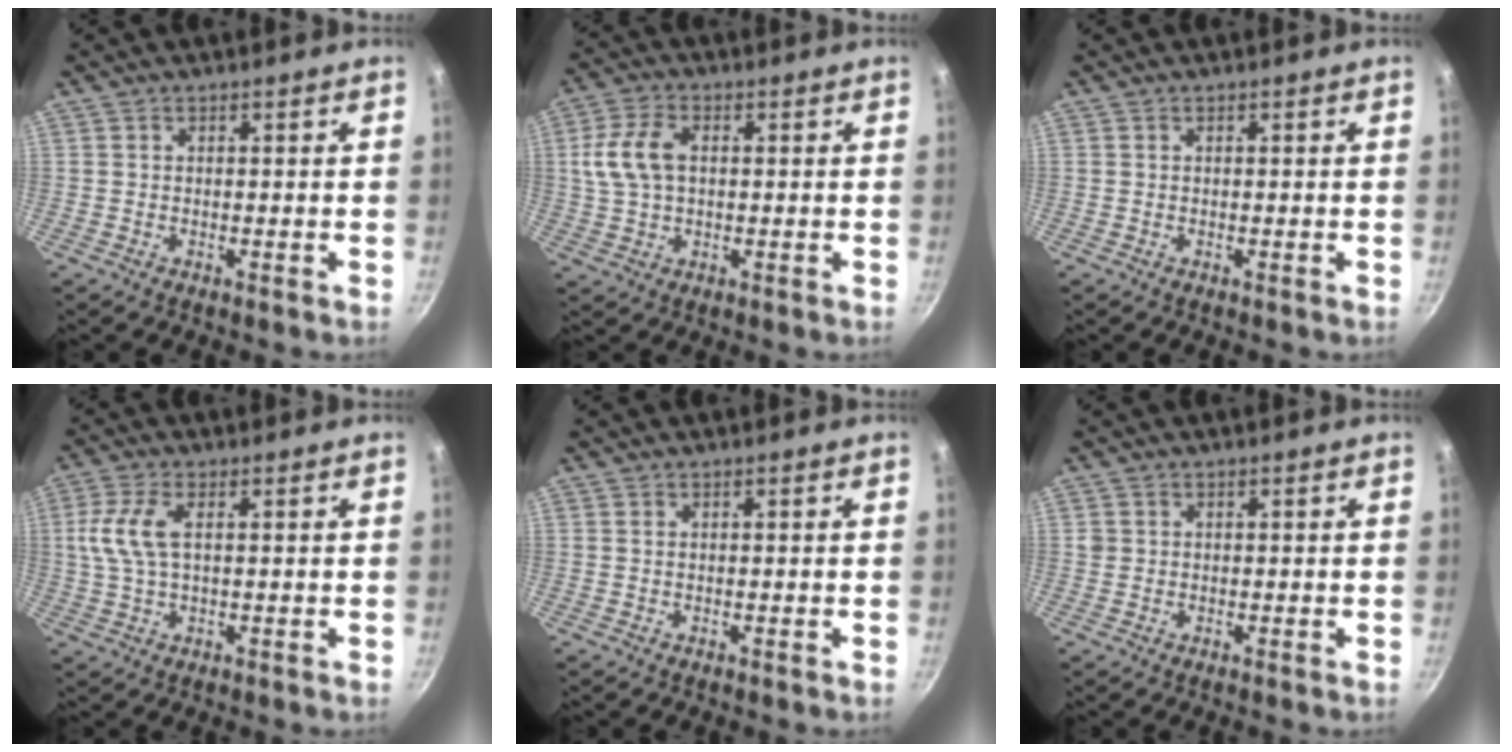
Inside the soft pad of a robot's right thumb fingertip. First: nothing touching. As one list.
[{"total": 8.6, "force": [1.2, 5.4, 6.6], "torque": [-0.129, 0.015, 0.020]}, {"total": 0.0}, {"total": 7.2, "force": [1.3, 3.3, 6.3], "torque": [-0.142, 0.009, 0.022]}, {"total": 0.0}, {"total": 1.0, "force": [0.1, 1.0, 0.3], "torque": [-0.001, 0.005, 0.003]}]